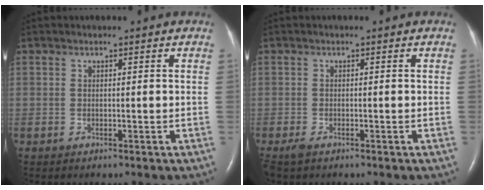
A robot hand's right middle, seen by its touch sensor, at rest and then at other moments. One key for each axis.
{"total": 1.8, "fx": -1.3, "fy": 0.6, "fz": 1.0, "tx": -0.027, "ty": -0.006, "tz": -0.022}